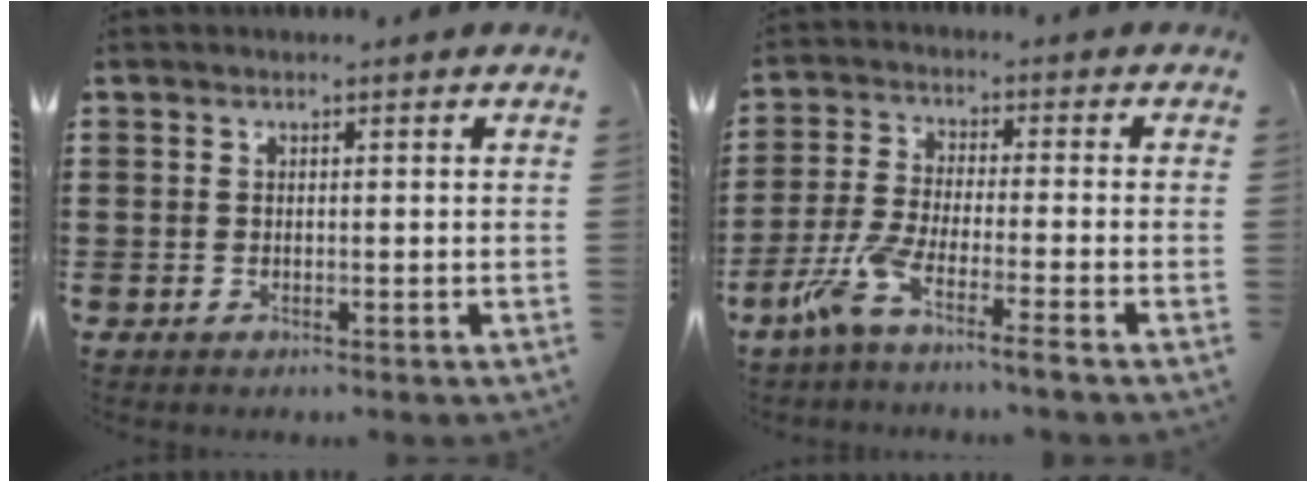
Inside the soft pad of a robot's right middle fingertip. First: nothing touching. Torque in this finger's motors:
{"motor_torque": [1.63, -0.51, 0.74, 0.15]}